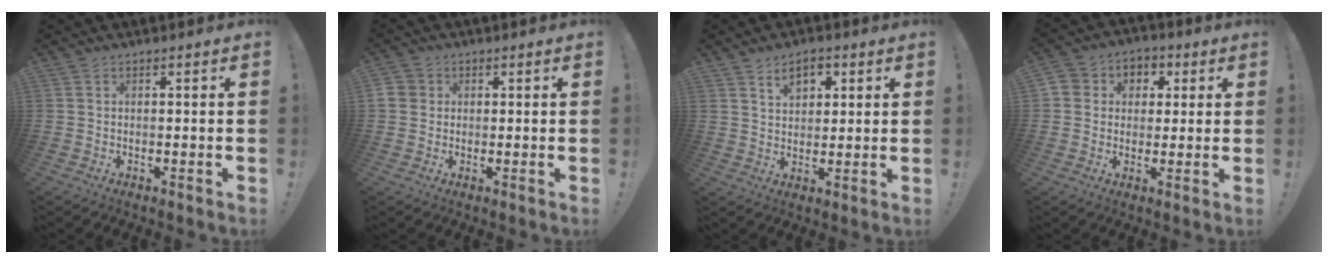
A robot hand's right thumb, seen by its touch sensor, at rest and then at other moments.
{"total": 3.8, "force": [0.7, 3.5, 1.3], "torque": [-0.024, 0.006, 0.015]}
{"total": 6.9, "force": [3.7, 4.6, 3.6], "torque": [-0.050, -0.006, 0.065]}
{"total": 6.6, "force": [-0.4, 6.3, 1.9], "torque": [-0.022, 0.010, -0.003]}